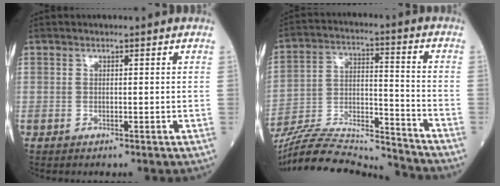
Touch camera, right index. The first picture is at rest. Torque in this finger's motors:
{"motor_torque": [-1.11, -1.03, -0.88, -0.21]}